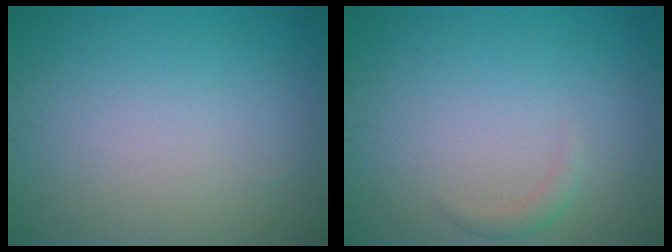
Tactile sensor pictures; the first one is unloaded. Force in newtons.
{"total": 1.0, "press": 1.0, "slide": 0.0}